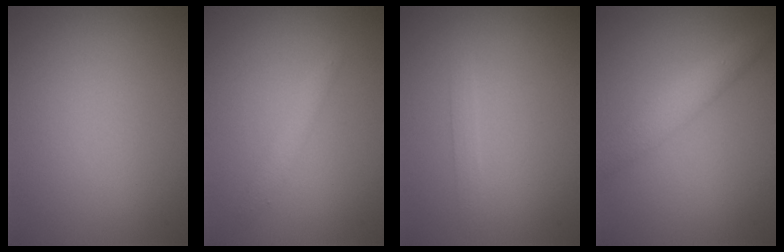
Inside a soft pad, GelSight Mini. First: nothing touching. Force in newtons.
{"total": 1.4, "press": 1.4, "slide": 0.1}
{"total": 1.1, "press": 1.1, "slide": 0.1}
{"total": 2.9, "press": 2.9, "slide": 0.1}